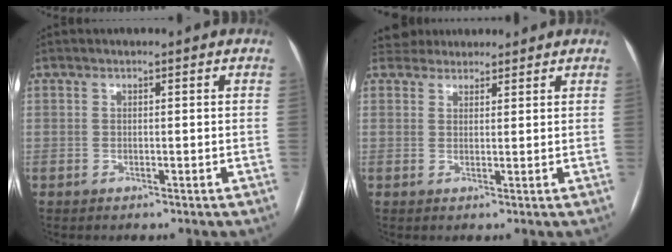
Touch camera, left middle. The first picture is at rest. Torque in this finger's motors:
{"motor_torque": [0.03, -0.28, 0.01, 0.00]}